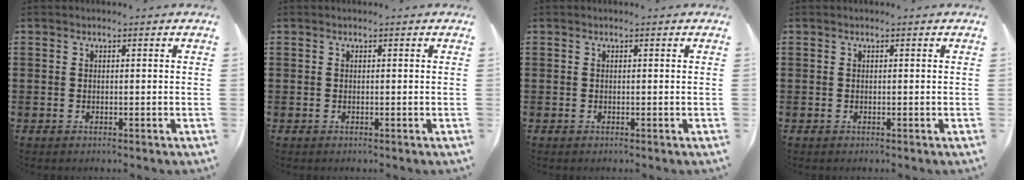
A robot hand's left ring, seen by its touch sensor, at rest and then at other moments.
{"total": 0.0}
{"total": 0.0}
{"total": 0.0}